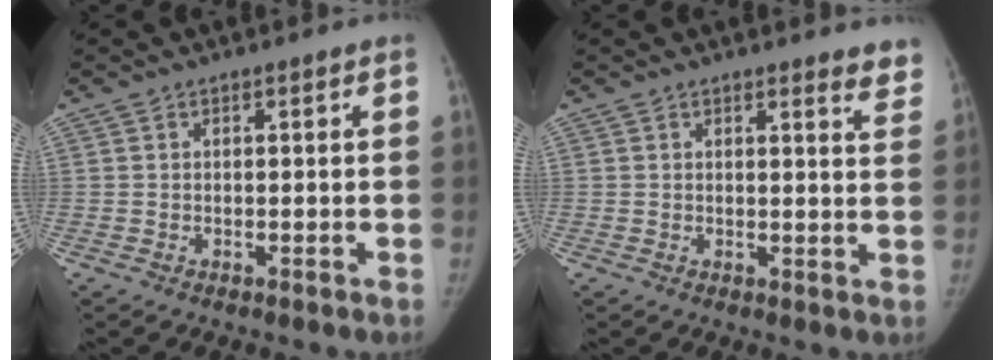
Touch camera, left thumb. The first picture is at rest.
{"total": 4.9, "force": [4.5, 1.2, 1.5], "torque": [0.007, -0.028, 0.032]}